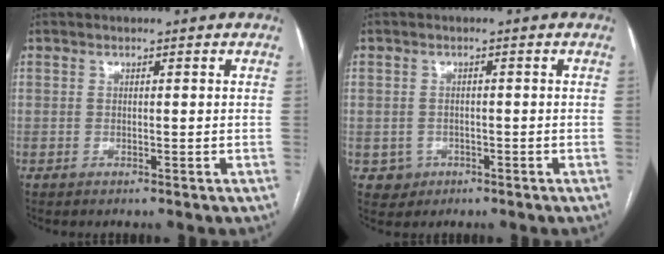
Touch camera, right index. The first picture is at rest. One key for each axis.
{"total": 3.2, "fx": -1.0, "fy": 3.0, "fz": 0.1, "tx": 0.009, "ty": 0.012, "tz": -0.009}